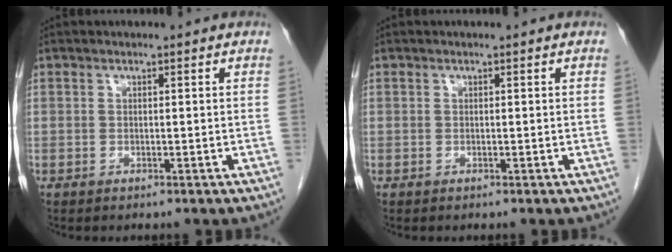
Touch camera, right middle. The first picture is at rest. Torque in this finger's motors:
{"motor_torque": [0.00, 0.00, 0.00, -0.01]}